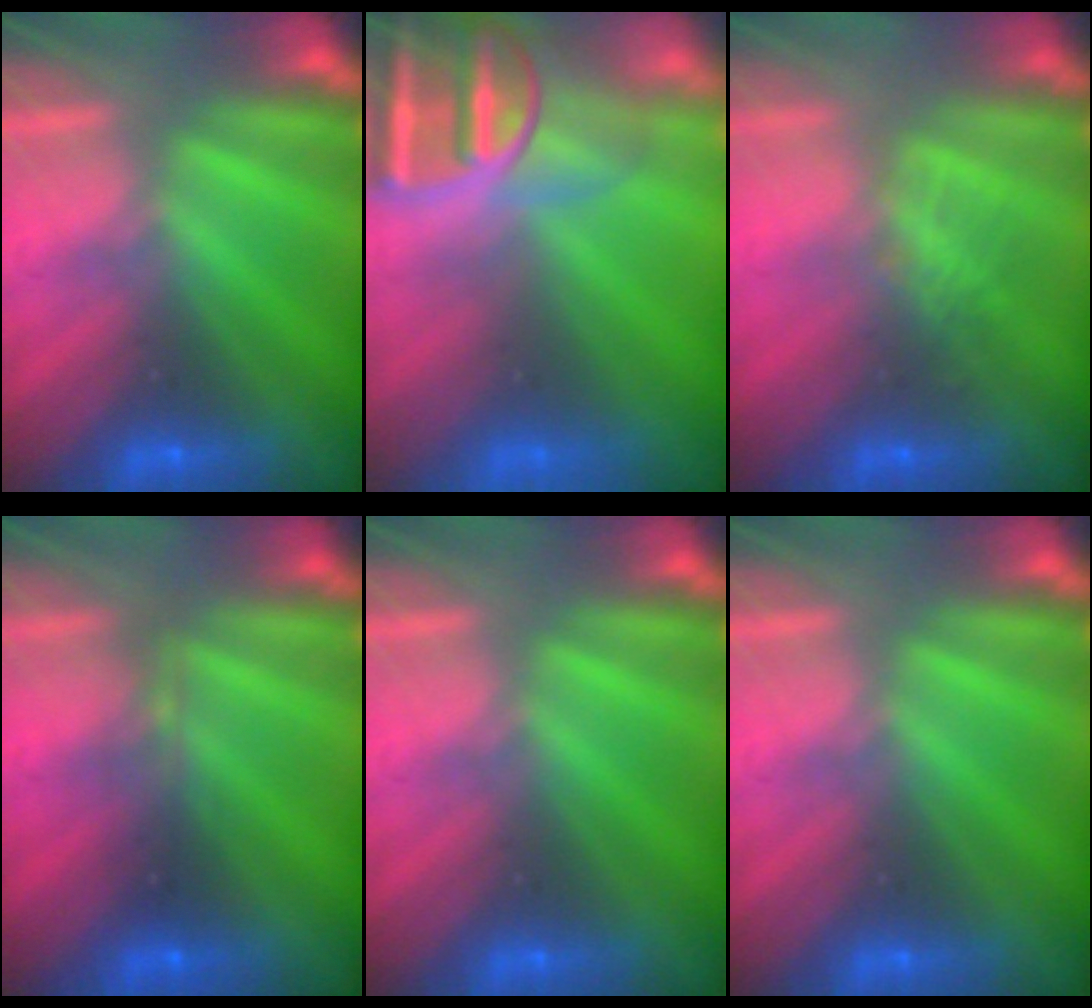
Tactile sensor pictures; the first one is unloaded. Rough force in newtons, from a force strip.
{"total": 9.8}
{"total": 2.7}
{"total": 2.3}
{"total": 0.0}
{"total": 0.0}